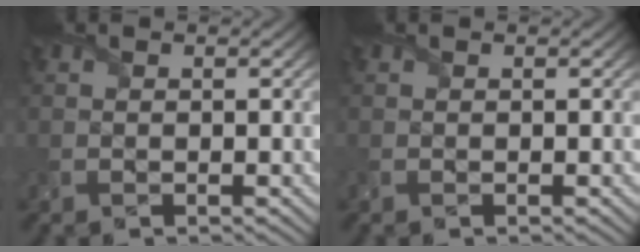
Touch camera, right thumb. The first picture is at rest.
{"total": 0.0}